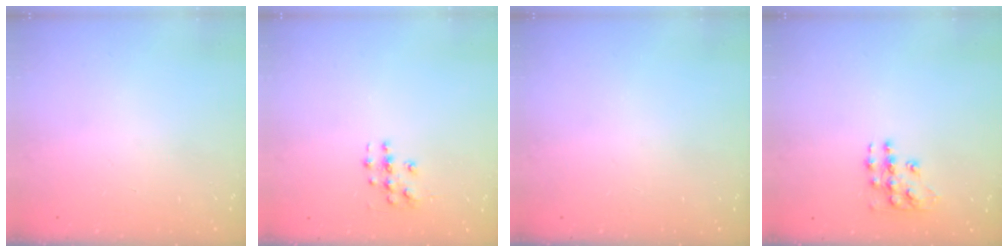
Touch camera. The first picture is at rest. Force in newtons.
{"total": 3.6, "press": 3.6, "slide": 0.3}
{"total": 0.0}
{"total": 10.0, "press": 10.0, "slide": 0.7}